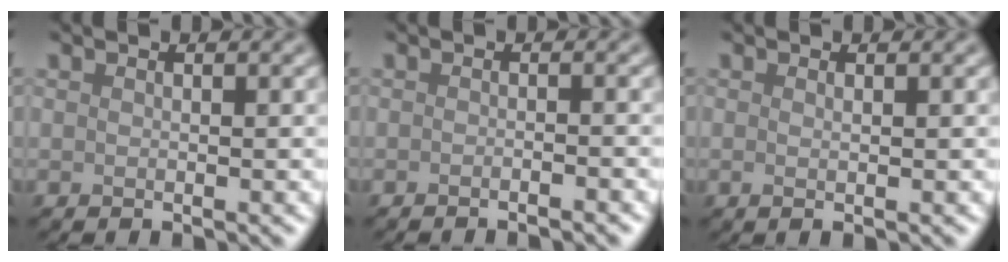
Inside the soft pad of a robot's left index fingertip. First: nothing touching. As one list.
[{"total": 1.4, "force": [-1.0, 0.2, 0.9], "torque": [-0.011, -0.002, -0.022]}, {"total": 1.0, "force": [0.1, 0.3, 1.0], "torque": [-0.014, -0.002, -0.003]}]